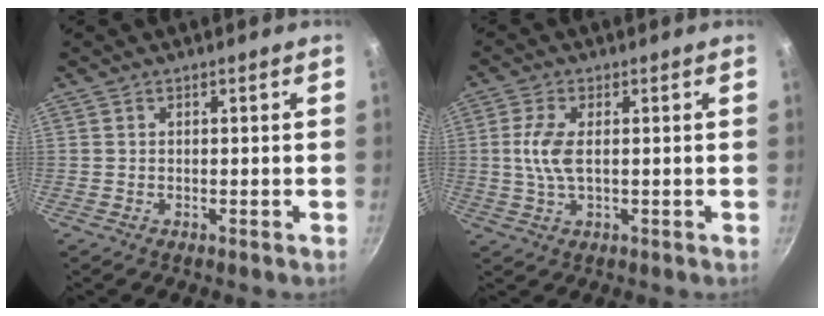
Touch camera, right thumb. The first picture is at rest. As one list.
[{"total": 5.6, "force": [0.4, 2.3, 5.1], "torque": [-0.118, 0.003, 0.008]}]